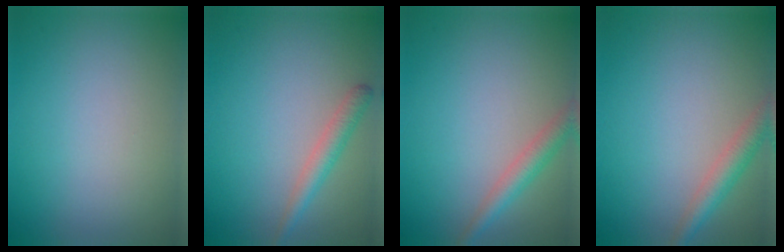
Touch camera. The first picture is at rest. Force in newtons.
{"total": 2.2, "press": 2.2, "slide": 0.1}
{"total": 2.7, "press": 2.7, "slide": 0.1}
{"total": 2.8, "press": 2.8, "slide": 0.1}